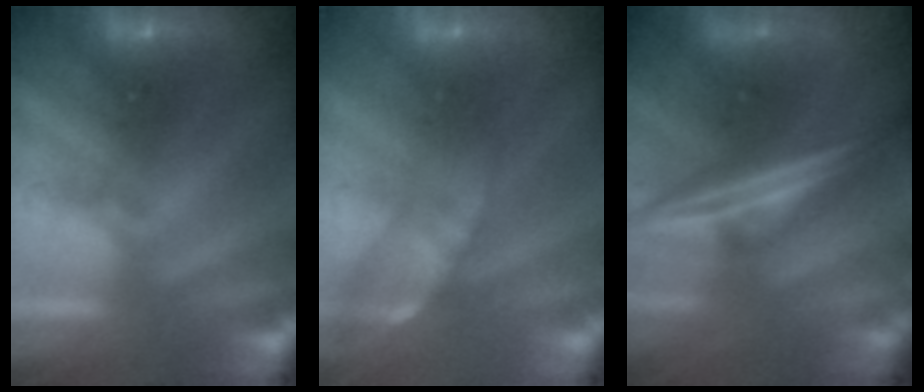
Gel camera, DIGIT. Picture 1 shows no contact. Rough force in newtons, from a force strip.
{"total": 2.6}
{"total": 7.3}